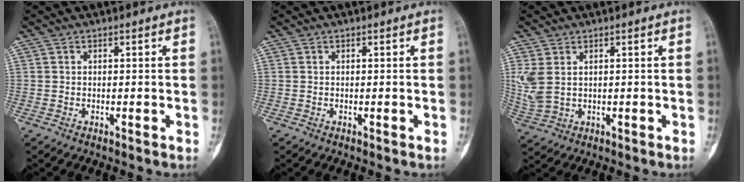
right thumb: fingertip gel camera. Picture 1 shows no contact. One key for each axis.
{"total": 0.0}
{"total": 5.2, "fx": 1.4, "fy": 3.4, "fz": 3.8, "tx": -0.098, "ty": 0.000, "tz": 0.039}